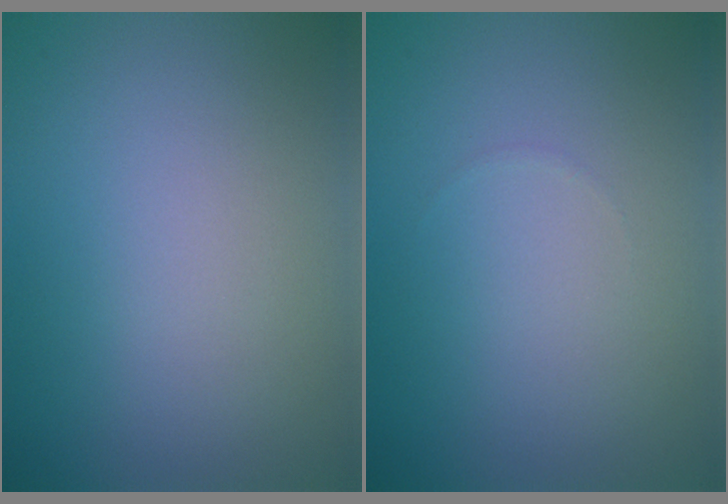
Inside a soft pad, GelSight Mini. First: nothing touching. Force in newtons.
{"total": 0.0}